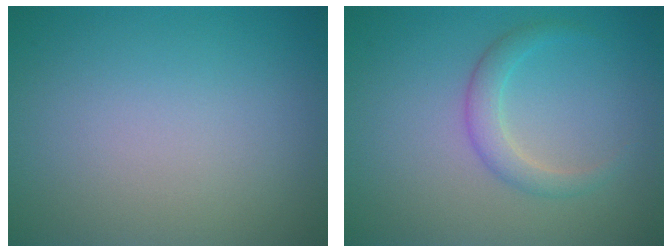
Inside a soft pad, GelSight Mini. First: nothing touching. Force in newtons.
{"total": 2.1, "press": 2.1, "slide": 0.1}